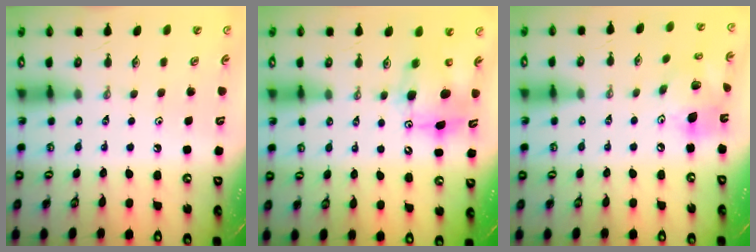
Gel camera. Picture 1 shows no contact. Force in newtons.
{"total": 8.3, "press": 8.1, "slide": 1.9}
{"total": 15.5, "press": 15.3, "slide": 2.9}